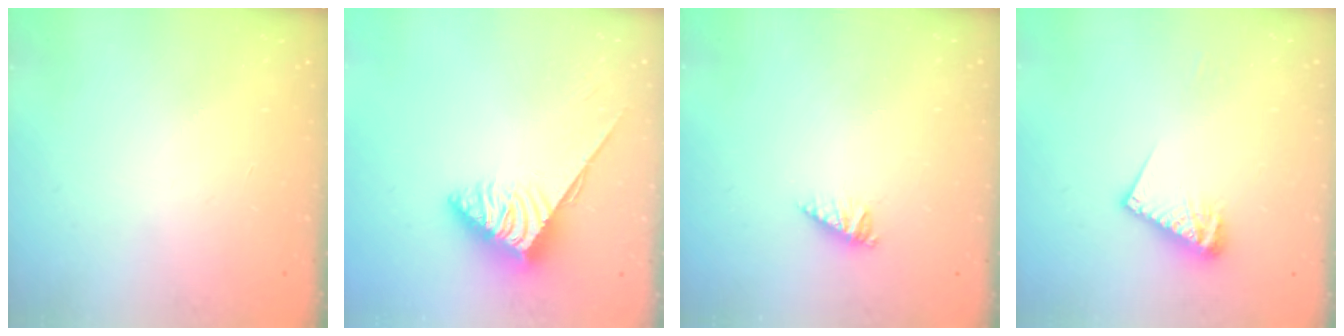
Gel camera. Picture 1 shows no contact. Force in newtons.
{"total": 3.8, "press": 3.8, "slide": 0.5}
{"total": 2.9, "press": 2.8, "slide": 0.2}
{"total": 9.0, "press": 9.0, "slide": 1.0}